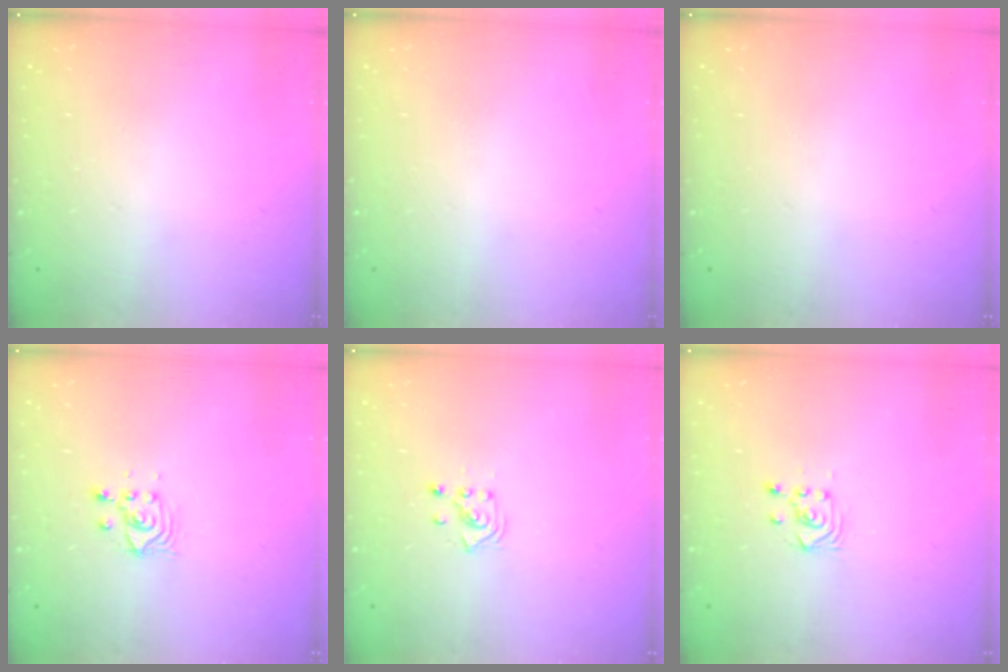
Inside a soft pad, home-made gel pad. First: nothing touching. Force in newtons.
{"total": 0.0}
{"total": 0.0}
{"total": 3.8, "press": 3.8, "slide": 0.4}
{"total": 2.0, "press": 1.9, "slide": 0.8}
{"total": 3.5, "press": 3.4, "slide": 0.8}